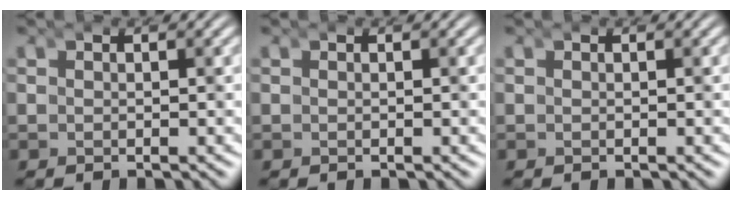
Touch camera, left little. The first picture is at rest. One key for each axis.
{"total": 0.0}
{"total": 0.0}